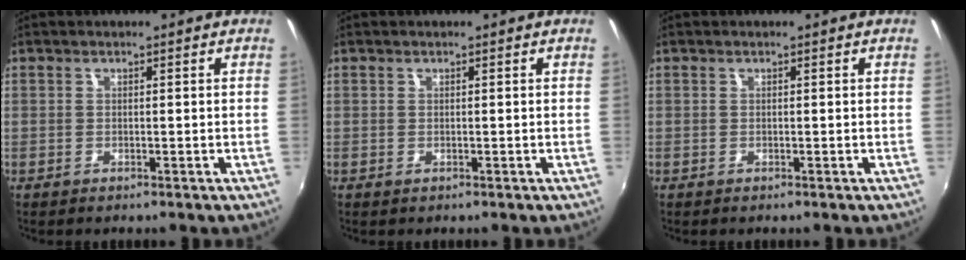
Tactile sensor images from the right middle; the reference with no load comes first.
{"total": 0.0}
{"total": 0.0}